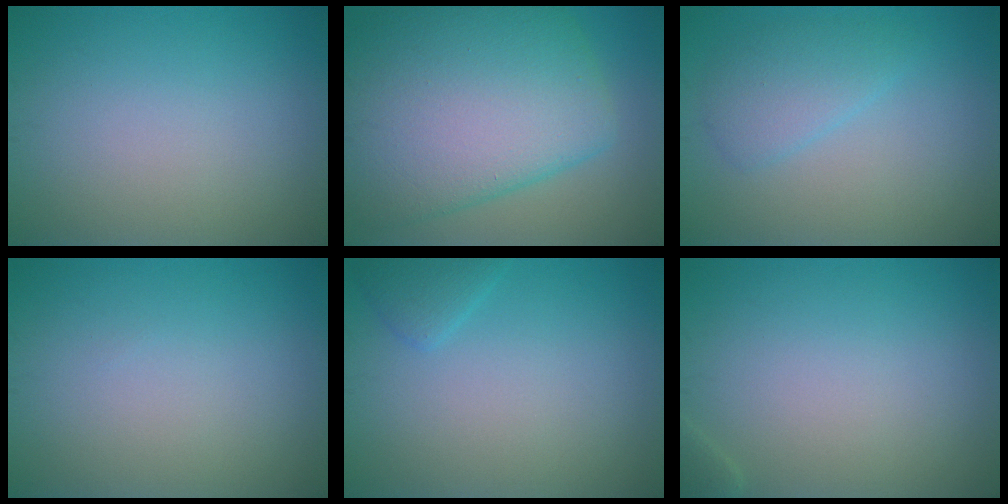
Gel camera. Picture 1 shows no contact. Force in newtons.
{"total": 12.4, "press": 12.4, "slide": 0.6}
{"total": 2.7, "press": 2.7, "slide": 0.2}
{"total": 0.0}
{"total": 1.4, "press": 1.4, "slide": 0.1}
{"total": 0.7, "press": 0.7, "slide": 0.0}